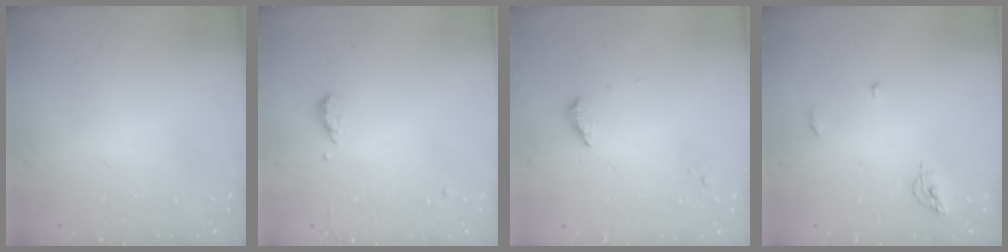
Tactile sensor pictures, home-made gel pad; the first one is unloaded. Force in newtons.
{"total": 6.1, "press": 6.0, "slide": 0.7}
{"total": 6.4, "press": 6.4, "slide": 0.7}
{"total": 6.3, "press": 6.2, "slide": 0.6}